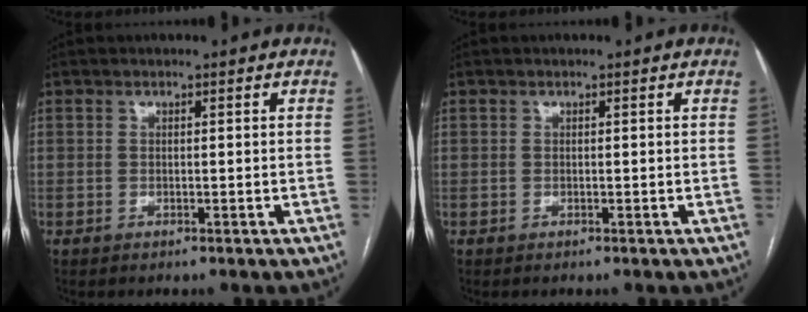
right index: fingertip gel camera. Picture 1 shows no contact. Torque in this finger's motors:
{"motor_torque": [0.00, 0.00, 0.00, 0.00]}